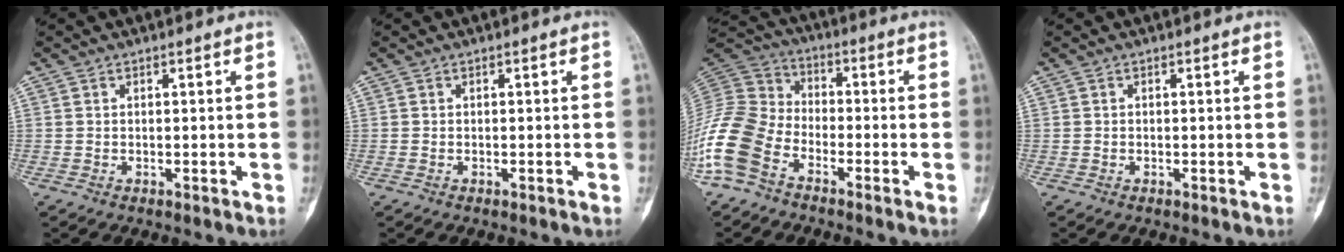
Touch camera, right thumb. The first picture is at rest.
{"total": 0.0}
{"total": 13.9, "force": [-7.6, 8.7, 7.7], "torque": [-0.164, 0.049, -0.163]}
{"total": 0.0}